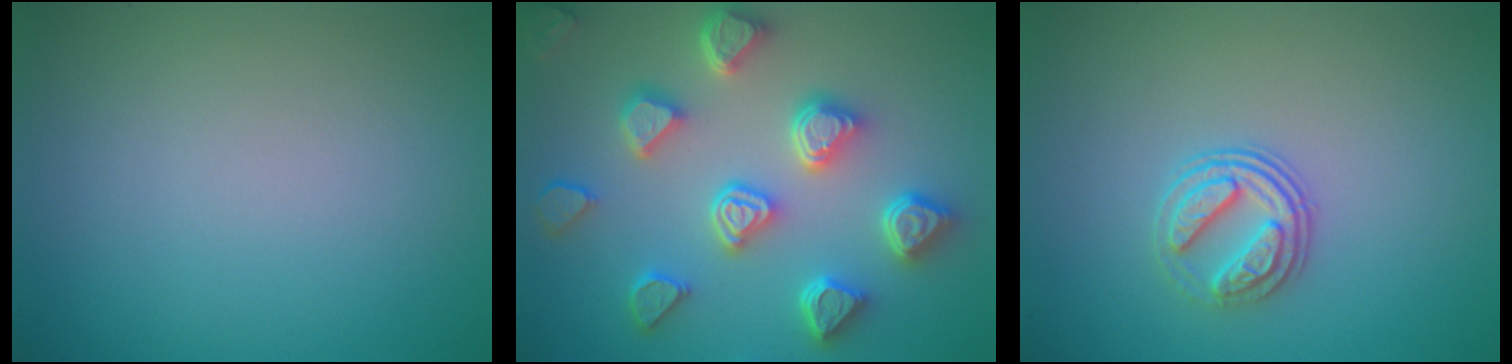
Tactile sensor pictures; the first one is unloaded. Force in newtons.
{"total": 7.0, "press": 6.0, "slide": 3.6}
{"total": 2.9, "press": 2.6, "slide": 1.3}